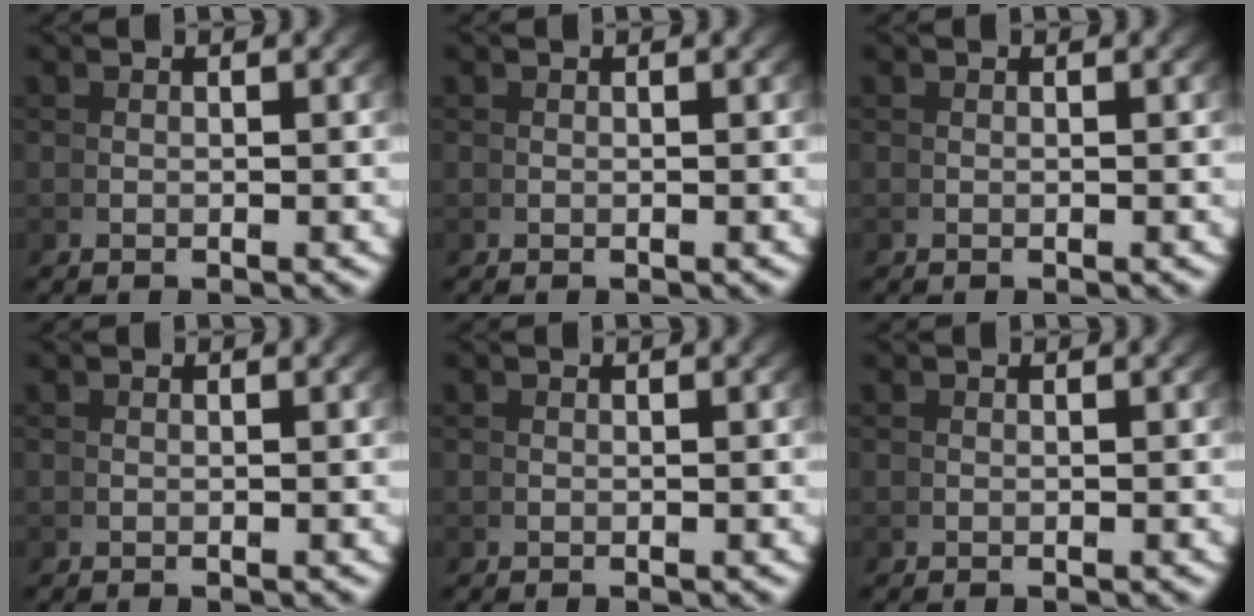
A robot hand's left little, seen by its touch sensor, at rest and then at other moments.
{"total": 0.0}
{"total": 0.0}
{"total": 0.0}
{"total": 0.0}
{"total": 0.0}